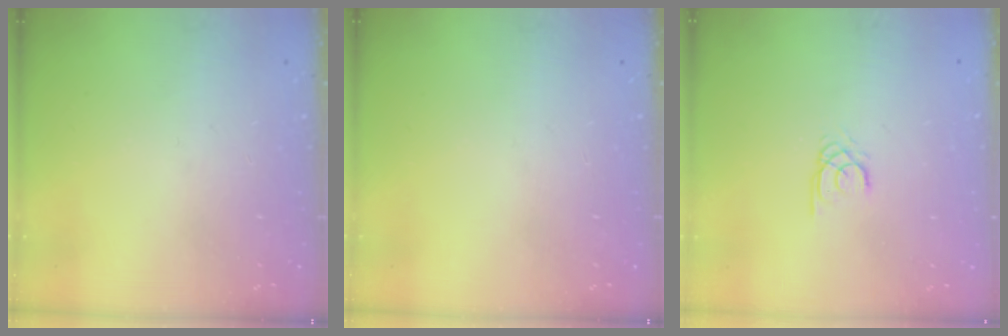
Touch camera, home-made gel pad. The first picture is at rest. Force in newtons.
{"total": 0.0}
{"total": 1.7, "press": 1.7, "slide": 0.2}